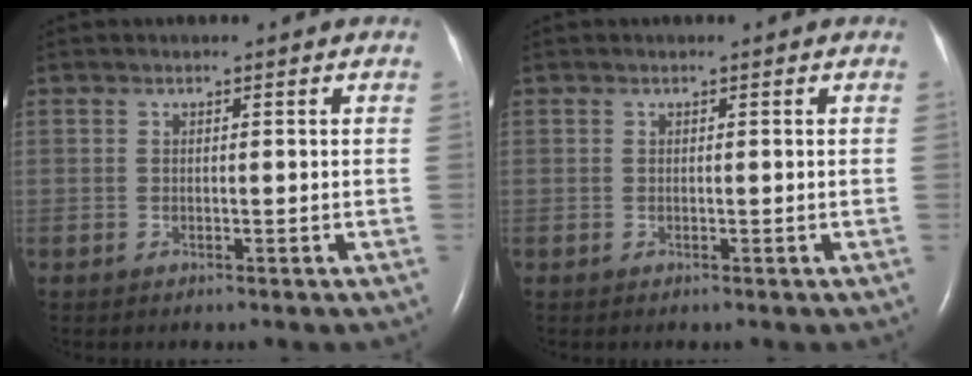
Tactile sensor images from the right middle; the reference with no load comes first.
{"total": 0.0}